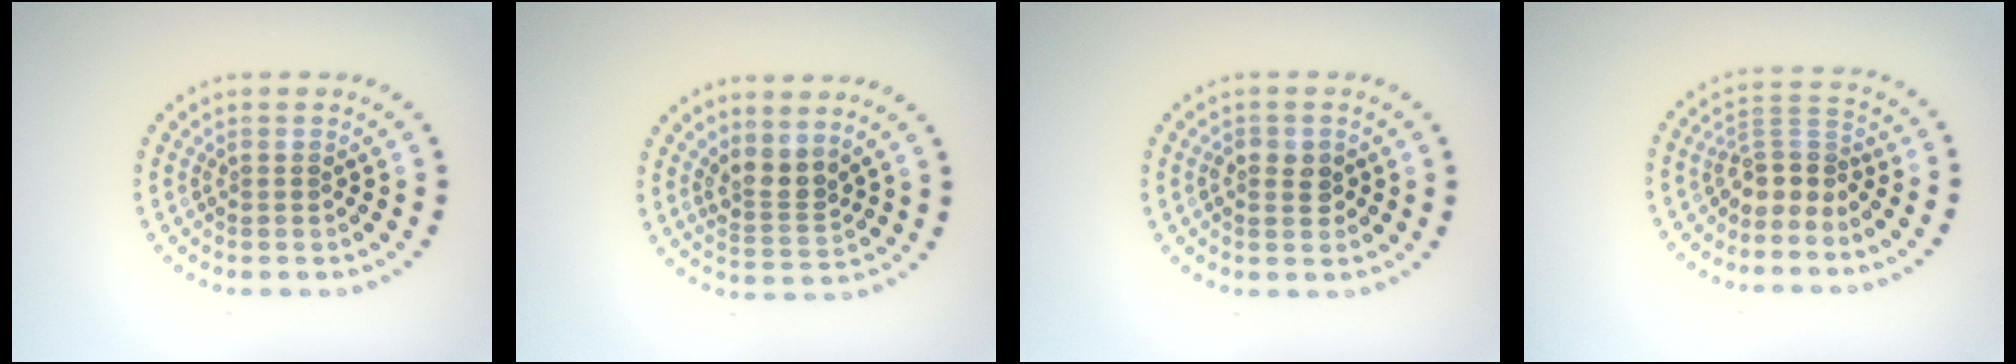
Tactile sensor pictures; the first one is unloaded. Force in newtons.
{"total": 2.5, "press": 2.0, "slide": 1.6}
{"total": 2.0, "press": 2.0, "slide": 0.3}
{"total": 2.9, "press": 2.1, "slide": 2.0}